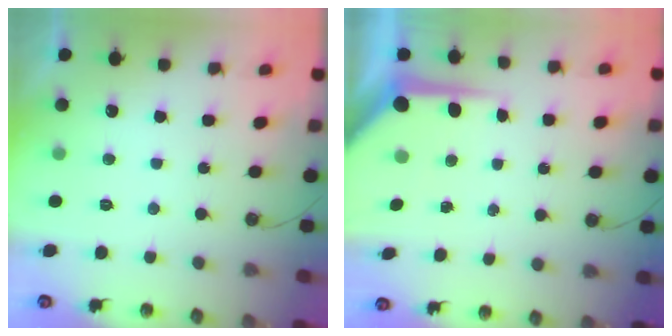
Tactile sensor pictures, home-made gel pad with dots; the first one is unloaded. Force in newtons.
{"total": 7.1, "press": 7.0, "slide": 0.8}